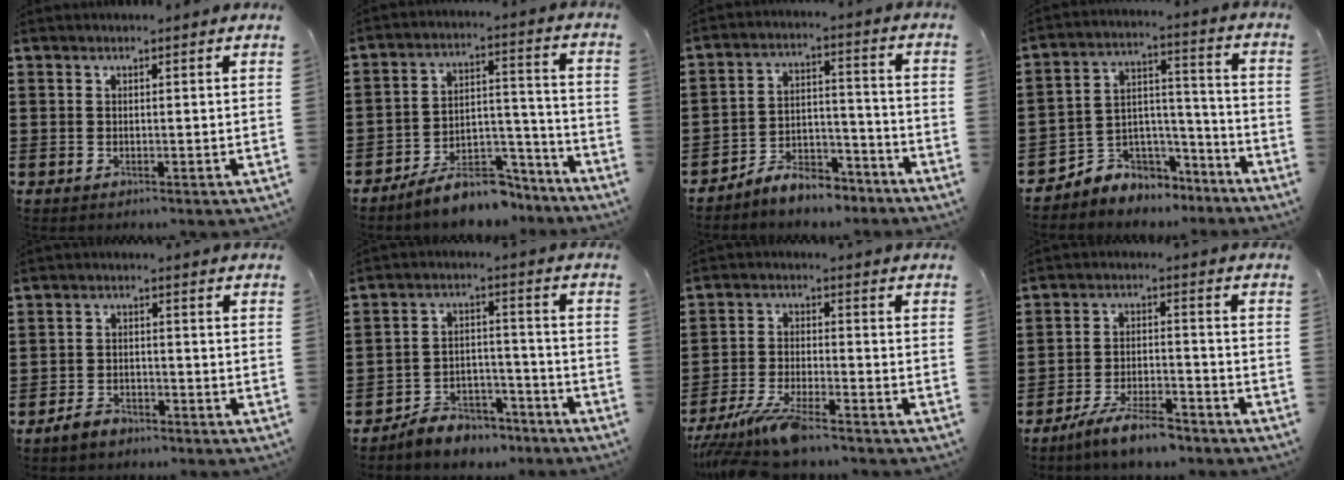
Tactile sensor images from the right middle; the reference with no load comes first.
{"total": 8.3, "force": [-7.6, 2.3, 2.5], "torque": [-0.035, 0.028, -0.143]}
{"total": 6.9, "force": [-6.6, 1.8, 1.3], "torque": [-0.020, 0.021, -0.127]}
{"total": 5.0, "force": [-4.0, 3.0, -0.6], "torque": [0.000, 0.010, -0.080]}
{"total": 2.9, "force": [-2.5, 1.2, 0.8], "torque": [-0.018, 0.009, -0.052]}
{"total": 6.0, "force": [-5.7, 1.8, 0.7], "torque": [-0.007, 0.024, -0.112]}
{"total": 7.9, "force": [-6.6, 0.8, 4.1], "torque": [-0.098, -0.011, -0.130]}
{"total": 7.1, "force": [-6.1, 1.2, 3.5], "torque": [-0.072, 0.003, -0.115]}